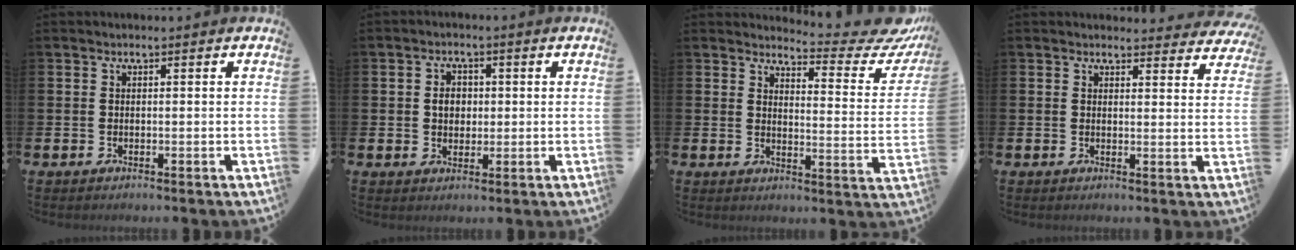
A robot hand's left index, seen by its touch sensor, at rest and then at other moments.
{"total": 3.0, "force": [0.3, 2.4, 1.7], "torque": [-0.014, 0.000, -0.002]}
{"total": 5.5, "force": [5.0, 1.2, 1.9], "torque": [-0.030, -0.051, 0.077]}
{"total": 2.8, "force": [2.7, 0.7, 0.0], "torque": [0.013, -0.020, 0.044]}